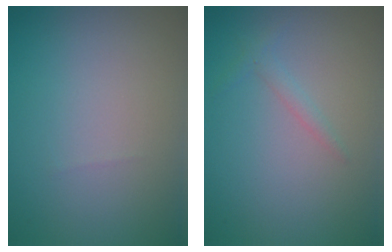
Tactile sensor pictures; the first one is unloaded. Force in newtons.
{"total": 1.1, "press": 1.1, "slide": 0.0}